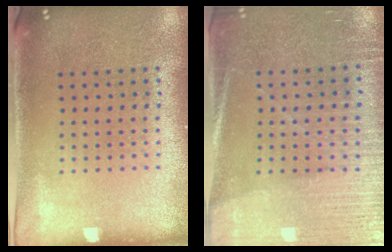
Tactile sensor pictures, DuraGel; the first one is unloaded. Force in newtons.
{"total": 3.3, "press": 3.0, "slide": 1.3}